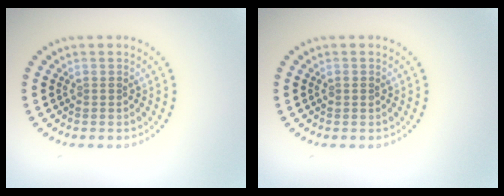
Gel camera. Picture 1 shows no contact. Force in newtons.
{"total": 0.6, "press": 0.6, "slide": 0.1}